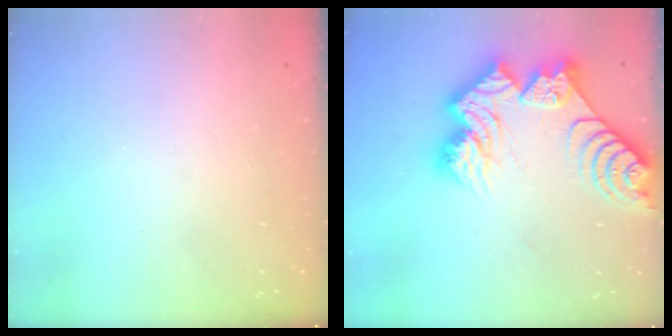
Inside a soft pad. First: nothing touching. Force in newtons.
{"total": 19.0, "press": 18.9, "slide": 1.9}